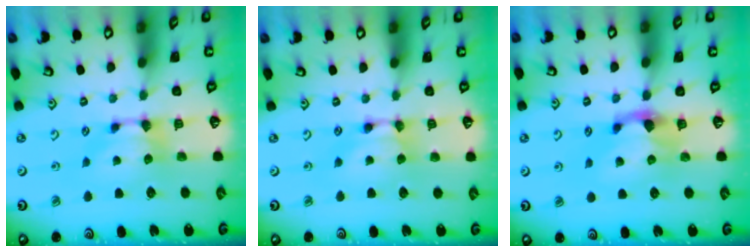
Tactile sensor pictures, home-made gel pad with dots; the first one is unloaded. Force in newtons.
{"total": 1.7, "press": 1.7, "slide": 0.2}
{"total": 1.9, "press": 1.4, "slide": 1.2}